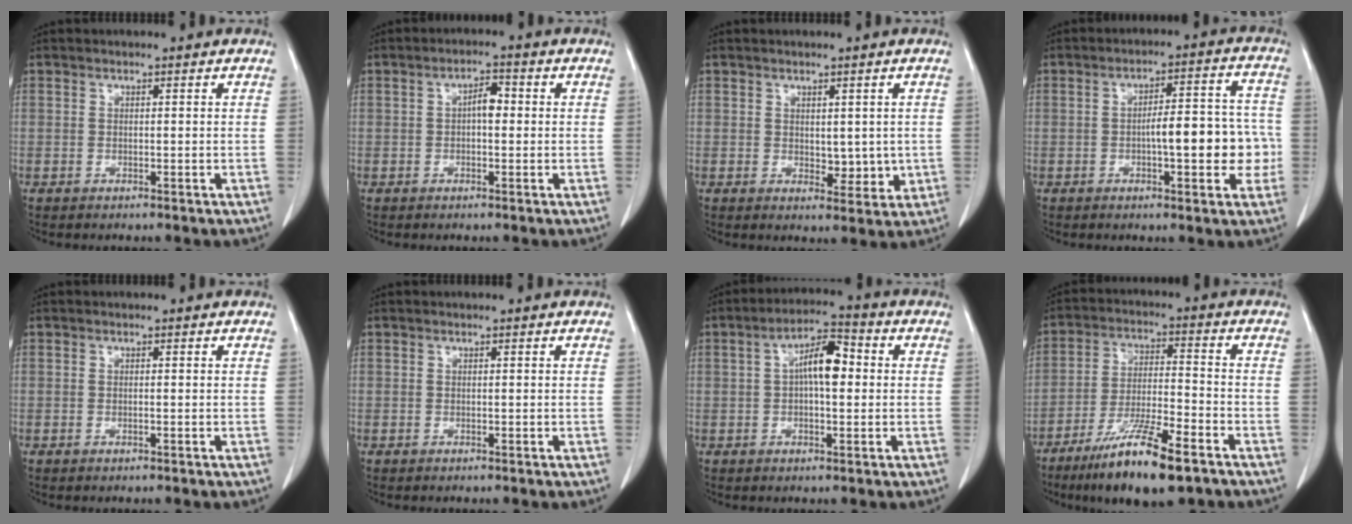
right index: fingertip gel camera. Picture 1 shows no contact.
{"total": 3.0, "force": [0.1, 1.3, 2.7], "torque": [-0.041, 0.011, -0.001]}
{"total": 3.9, "force": [0.1, 2.3, 3.2], "torque": [-0.035, -0.008, 0.011]}
{"total": 10.1, "force": [-1.8, 2.9, 9.5], "torque": [-0.130, 0.031, -0.019]}
{"total": 0.0}
{"total": 0.0}
{"total": 7.3, "force": [0.8, 2.4, 6.8], "torque": [-0.123, 0.023, 0.009]}
{"total": 13.3, "force": [-8.6, 1.8, 10.0], "torque": [-0.185, -0.027, -0.149]}